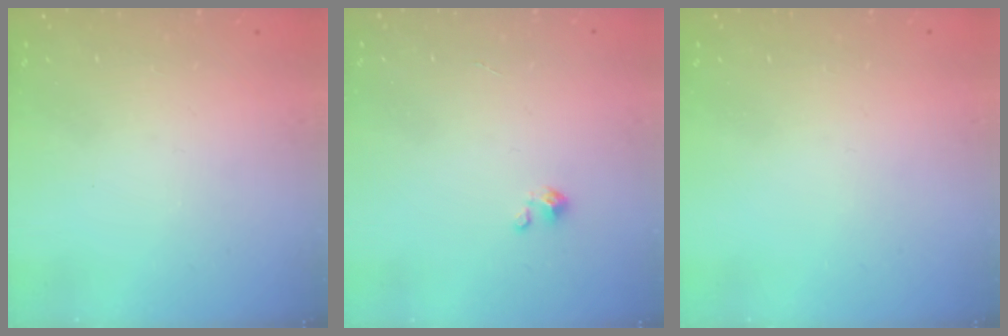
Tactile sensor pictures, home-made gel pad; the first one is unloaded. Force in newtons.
{"total": 1.3, "press": 1.3, "slide": 0.1}
{"total": 0.0}